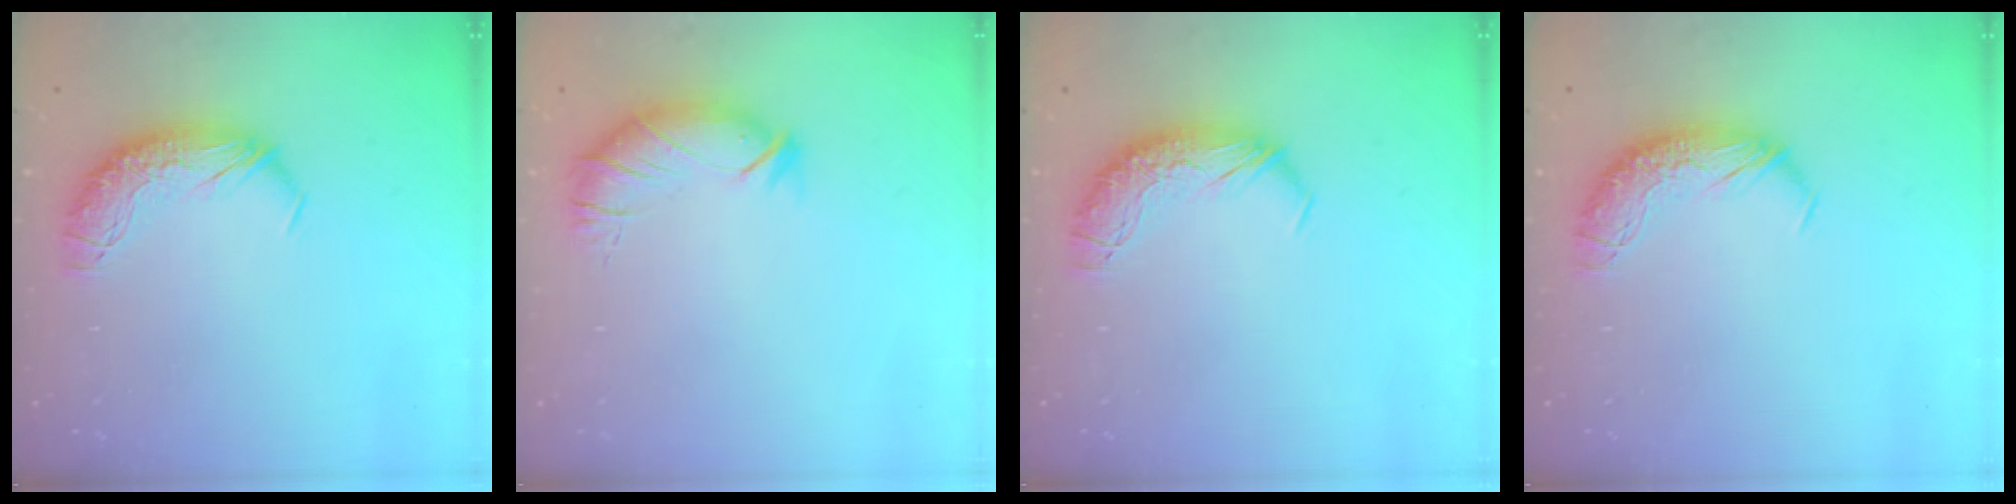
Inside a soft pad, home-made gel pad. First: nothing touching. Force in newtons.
{"total": 3.0, "press": 2.4, "slide": 1.9}
{"total": 0.0}
{"total": 0.0}